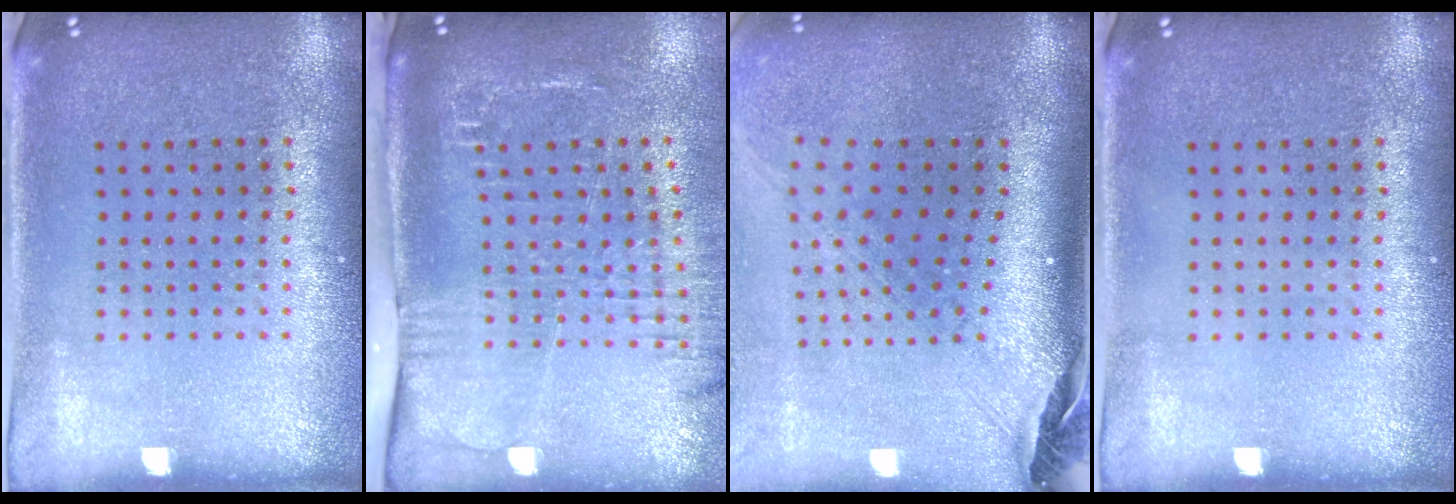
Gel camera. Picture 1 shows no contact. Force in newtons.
{"total": 2.6, "press": 2.1, "slide": 1.6}
{"total": 2.9, "press": 2.0, "slide": 2.0}
{"total": 0.0}